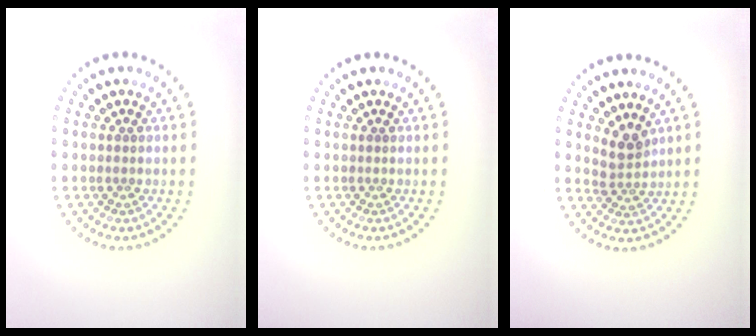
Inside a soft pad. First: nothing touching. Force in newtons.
{"total": 0.0}
{"total": 2.4, "press": 1.8, "slide": 1.5}